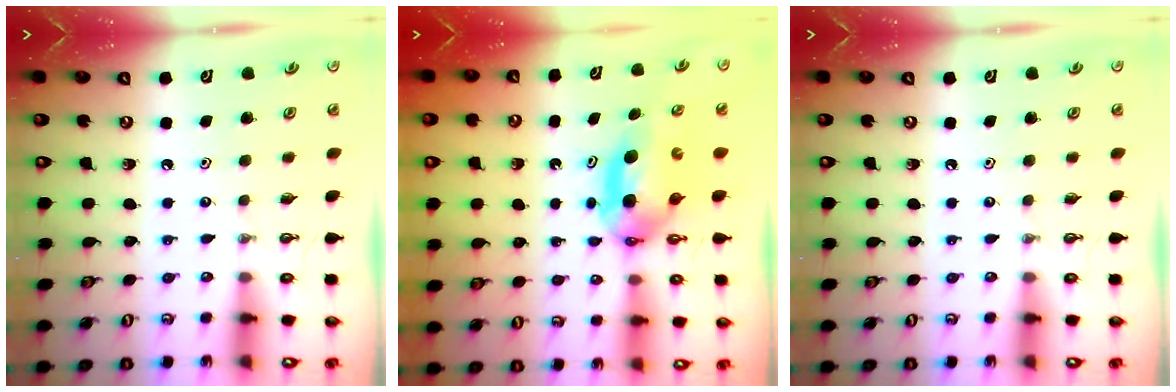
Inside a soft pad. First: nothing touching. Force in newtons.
{"total": 6.7, "press": 5.5, "slide": 3.8}
{"total": 0.0}